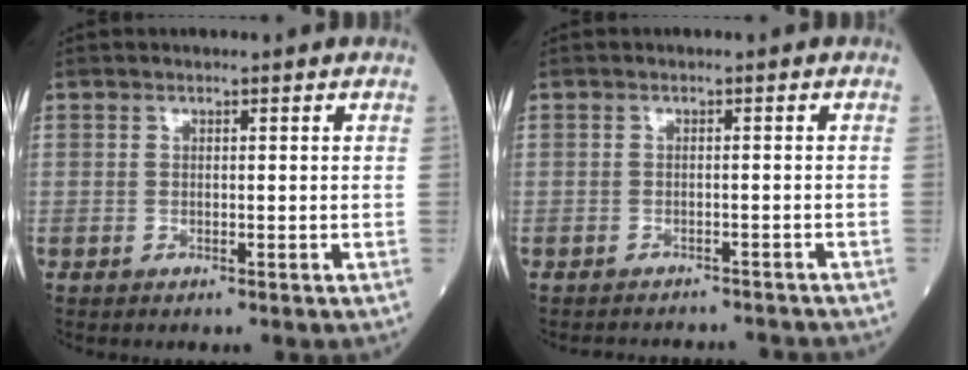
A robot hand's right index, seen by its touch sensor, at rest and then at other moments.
{"total": 7.2, "force": [-7.0, 1.2, 1.1], "torque": [-0.010, 0.005, -0.081]}